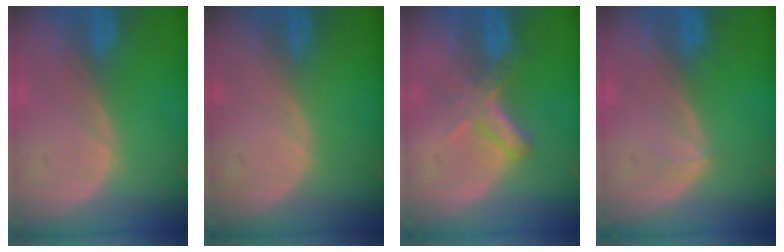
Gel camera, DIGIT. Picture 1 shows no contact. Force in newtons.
{"total": 0.0}
{"total": 5.5, "press": 4.7, "slide": 2.7}
{"total": 0.9, "press": 0.8, "slide": 0.2}